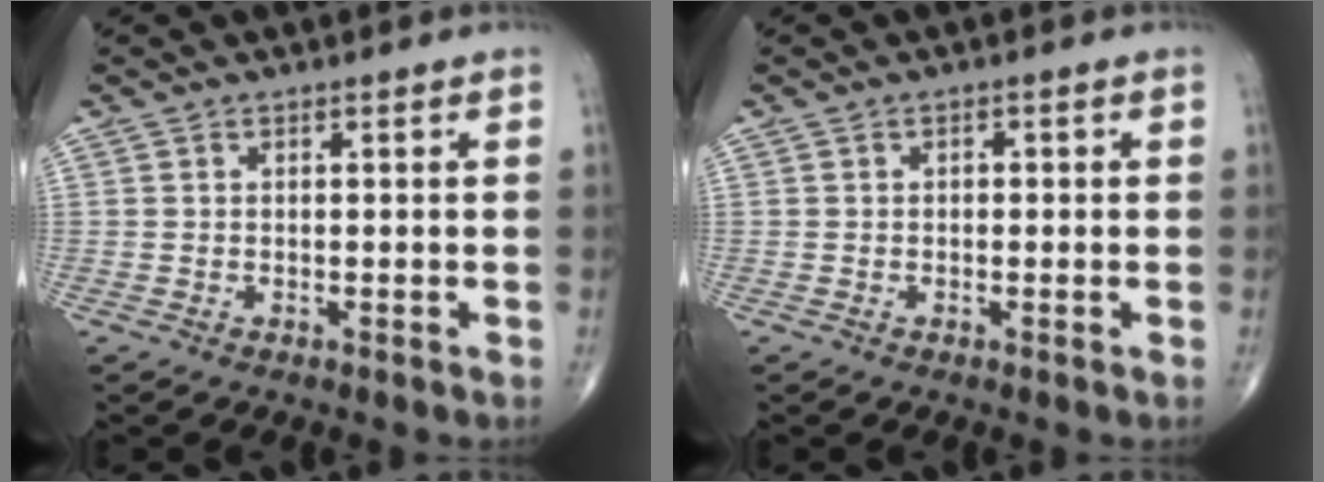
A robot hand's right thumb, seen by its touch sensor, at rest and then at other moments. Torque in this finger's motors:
{"motor_torque": [-0.18, -0.42, 0.29, -0.05, 0.07]}